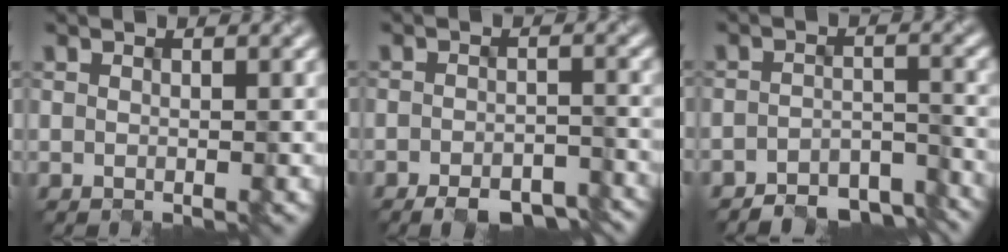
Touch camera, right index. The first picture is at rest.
{"total": 4.2, "force": [-3.5, 1.2, 2.0], "torque": [-0.023, -0.004, -0.048]}
{"total": 4.8, "force": [-4.6, 1.3, 0.8], "torque": [-0.006, -0.008, -0.064]}